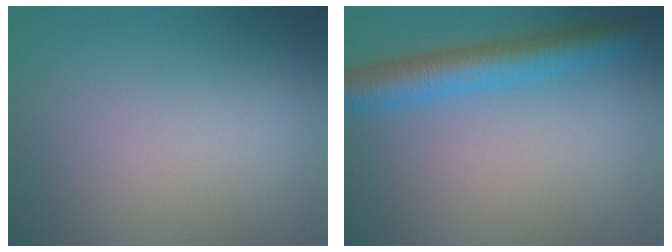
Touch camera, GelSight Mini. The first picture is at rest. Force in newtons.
{"total": 4.9, "press": 4.9, "slide": 0.2}